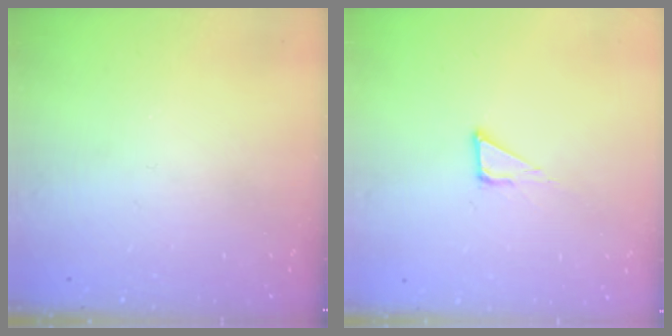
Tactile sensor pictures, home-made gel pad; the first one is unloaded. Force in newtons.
{"total": 1.9, "press": 1.9, "slide": 0.1}